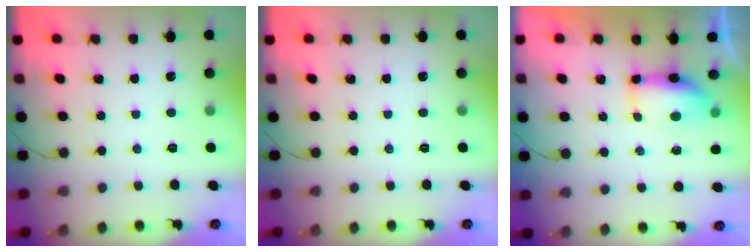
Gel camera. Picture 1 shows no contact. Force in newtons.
{"total": 0.0}
{"total": 6.9, "press": 6.9, "slide": 0.9}